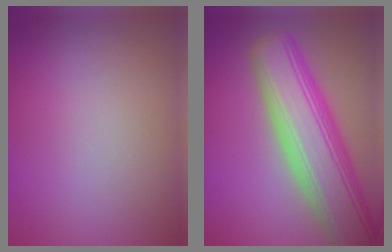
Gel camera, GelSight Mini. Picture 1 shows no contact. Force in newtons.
{"total": 10.8, "press": 10.8, "slide": 0.6}